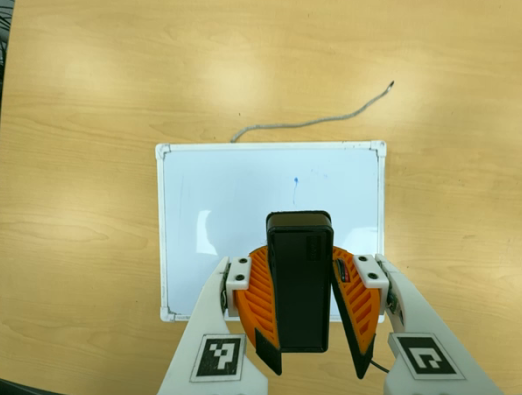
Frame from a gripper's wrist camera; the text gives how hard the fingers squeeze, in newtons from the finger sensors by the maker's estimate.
{"total": 11.7, "left": 10.8, "right": 12.6}